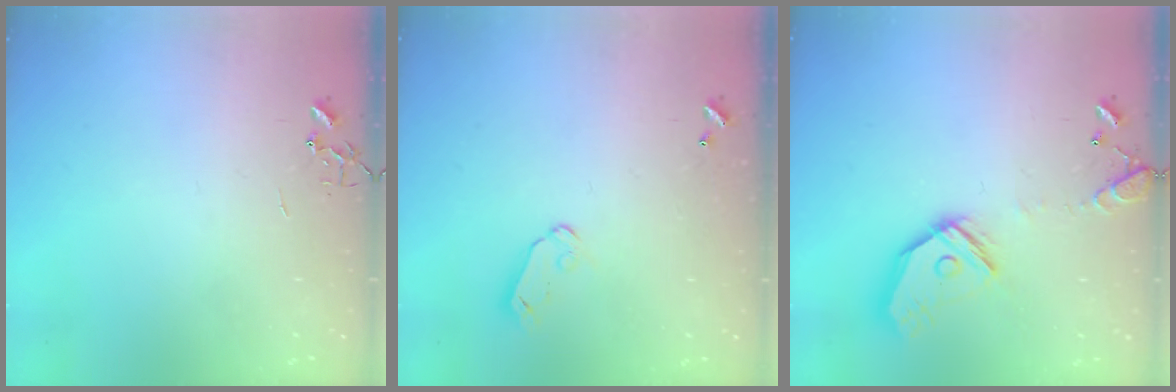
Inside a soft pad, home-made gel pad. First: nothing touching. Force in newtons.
{"total": 5.4, "press": 5.4, "slide": 0.5}
{"total": 16.3, "press": 16.1, "slide": 2.4}